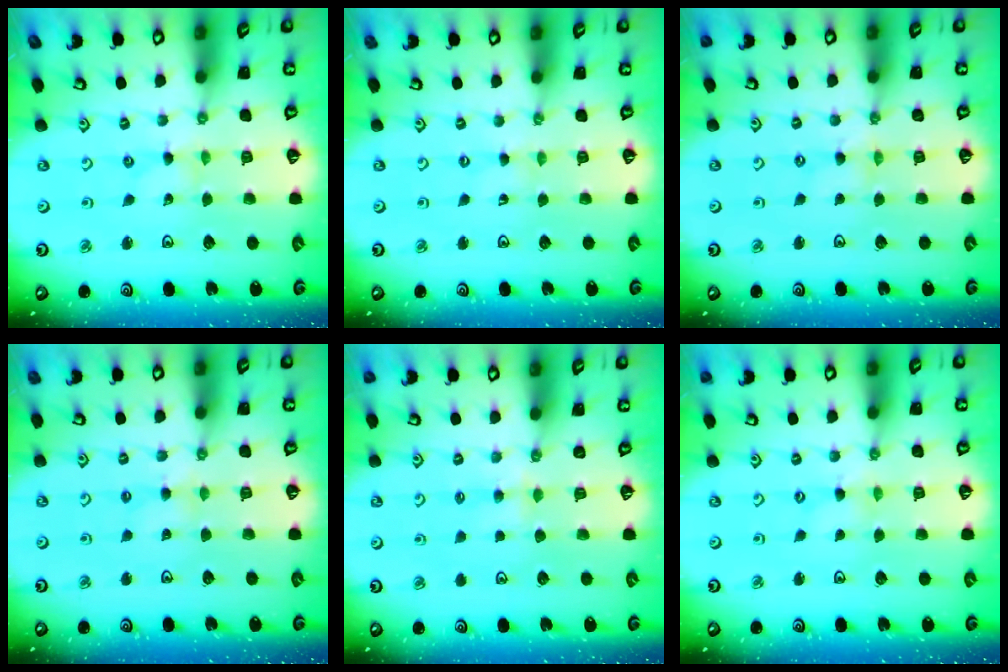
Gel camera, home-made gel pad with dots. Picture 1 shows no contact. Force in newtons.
{"total": 0.6, "press": 0.6, "slide": 0.1}
{"total": 0.6, "press": 0.6, "slide": 0.1}
{"total": 2.3, "press": 2.3, "slide": 0.4}
{"total": 3.6, "press": 3.6, "slide": 0.5}
{"total": 0.0}